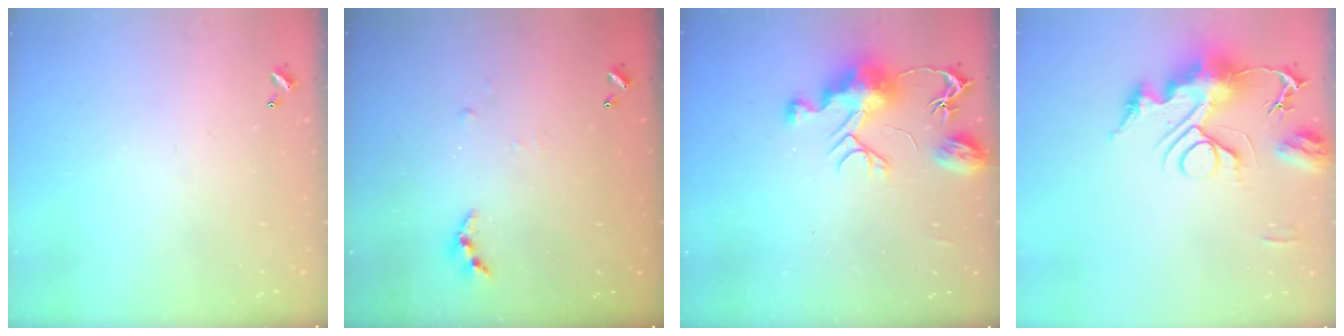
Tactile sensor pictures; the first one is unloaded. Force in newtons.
{"total": 4.2, "press": 4.2, "slide": 0.3}
{"total": 10.5, "press": 10.4, "slide": 1.1}
{"total": 14.3, "press": 14.3, "slide": 1.5}